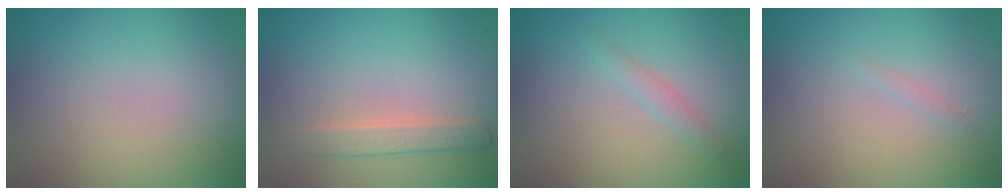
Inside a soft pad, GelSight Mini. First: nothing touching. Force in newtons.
{"total": 1.8, "press": 1.8, "slide": 0.1}
{"total": 1.1, "press": 1.1, "slide": 0.1}
{"total": 0.6, "press": 0.6, "slide": 0.0}